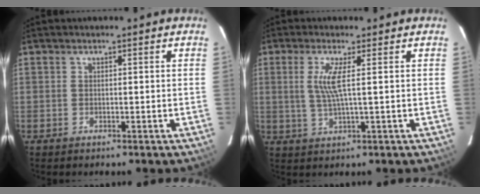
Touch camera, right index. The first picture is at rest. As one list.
[{"total": 4.6, "force": [0.9, -0.3, 4.5], "torque": [-0.091, -0.005, 0.020]}]